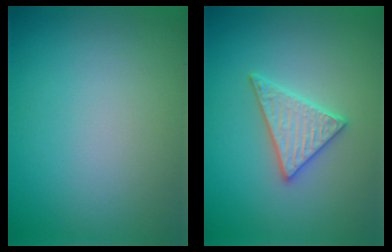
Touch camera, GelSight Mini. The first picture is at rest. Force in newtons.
{"total": 2.9, "press": 2.8, "slide": 0.5}